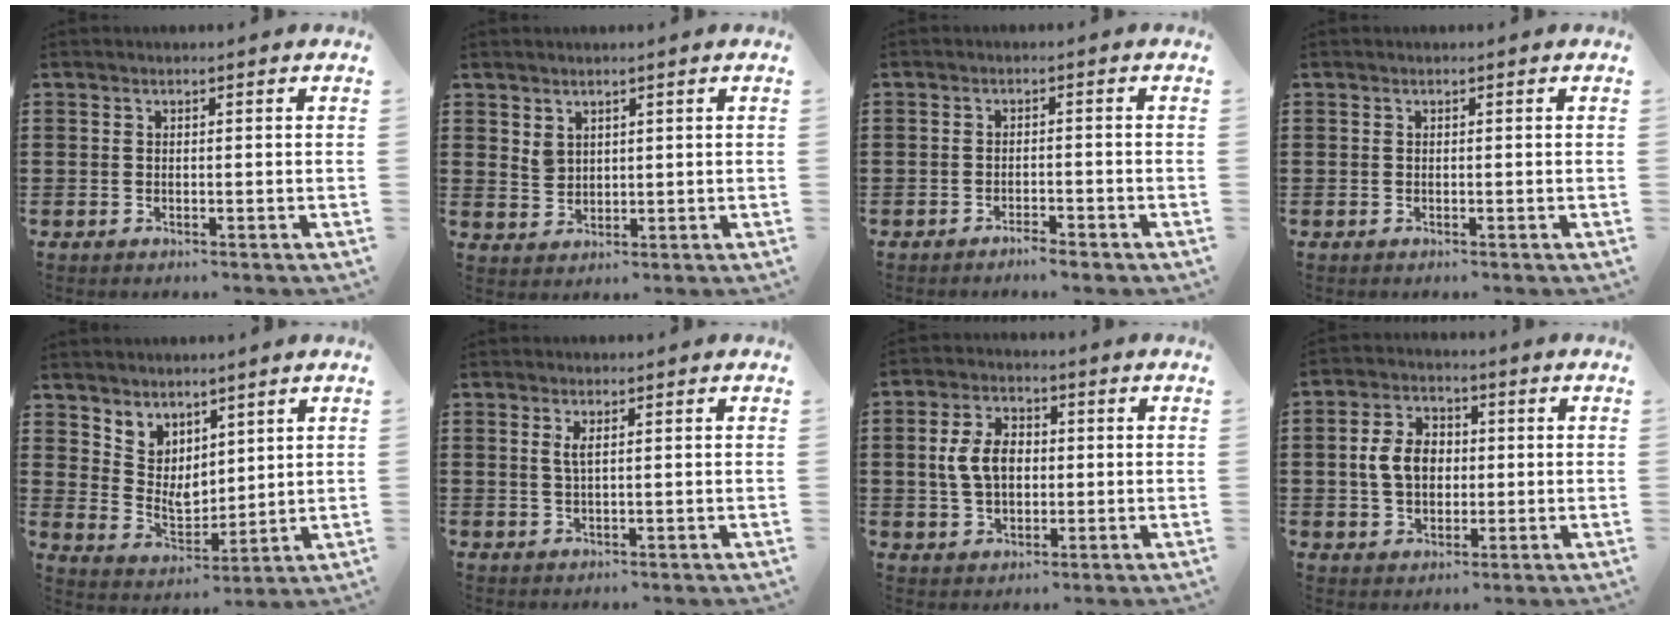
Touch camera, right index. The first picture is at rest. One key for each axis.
{"total": 2.5, "fx": 1.8, "fy": 1.6, "fz": 0.5, "tx": -0.015, "ty": 0.004, "tz": 0.036}
{"total": 1.8, "fx": -1.8, "fy": 0.0, "fz": 0.4, "tx": -0.011, "ty": 0.000, "tz": -0.035}
{"total": 0.0}
{"total": 4.9, "fx": 4.0, "fy": 2.8, "fz": -0.3, "tx": -0.022, "ty": -0.025, "tz": 0.076}
{"total": 1.7, "fx": 0.6, "fy": 0.3, "fz": 1.6, "tx": -0.033, "ty": 0.002, "tz": 0.010}
{"total": 6.7, "fx": 0.2, "fy": 4.4, "fz": 5.0, "tx": -0.127, "ty": 0.007, "tz": -0.004}
{"total": 6.8, "fx": 0.1, "fy": 5.0, "fz": 4.7, "tx": -0.113, "ty": 0.005, "tz": -0.008}